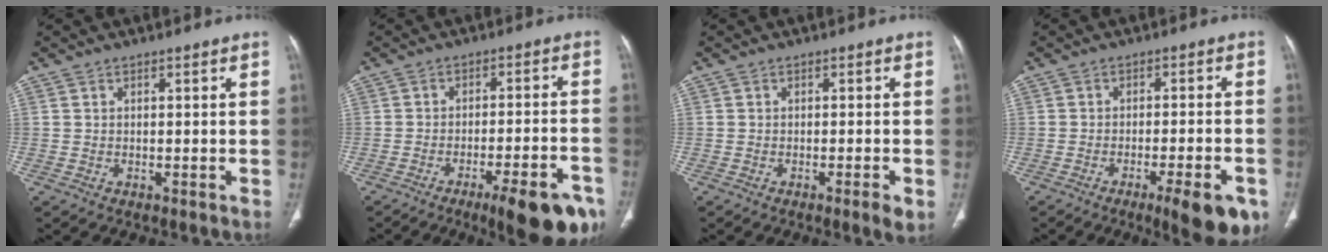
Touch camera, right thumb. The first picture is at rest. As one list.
[{"total": 14.4, "force": [-8.6, 3.6, 10.9], "torque": [-0.104, 0.050, -0.117]}, {"total": 2.7, "force": [-1.2, 0.3, 2.4], "torque": [-0.036, -0.005, -0.019]}, {"total": 10.6, "force": [-5.7, 2.4, 8.6], "torque": [-0.099, 0.011, -0.076]}]